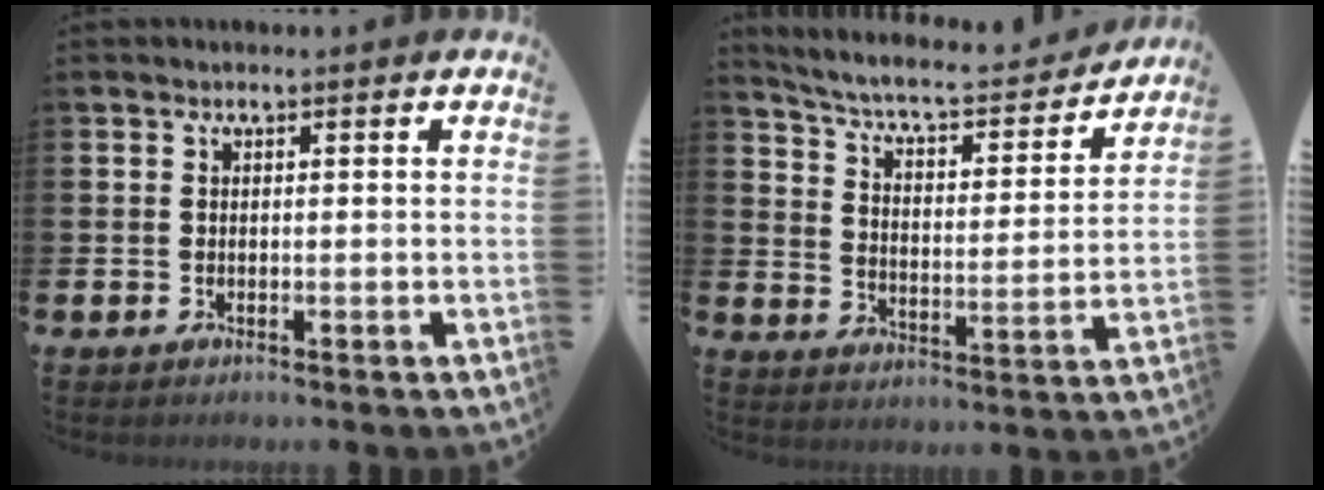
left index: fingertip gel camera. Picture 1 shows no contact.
{"total": 6.8, "force": [6.1, 1.3, 2.5], "torque": [-0.076, -0.045, 0.099]}